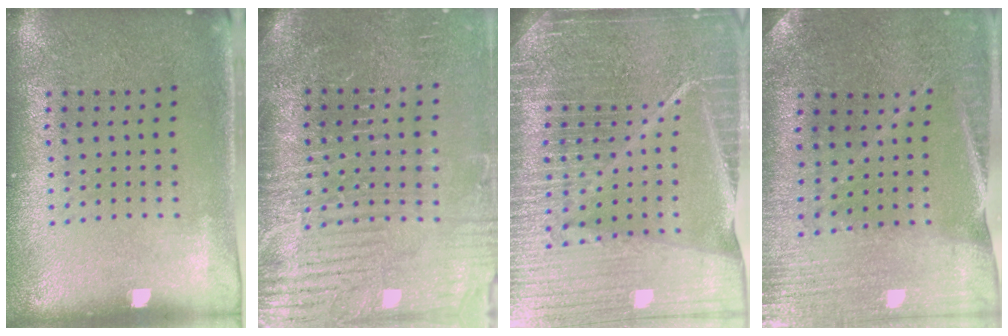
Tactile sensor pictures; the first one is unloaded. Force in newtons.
{"total": 4.0, "press": 3.8, "slide": 1.3}
{"total": 6.7, "press": 5.8, "slide": 3.4}
{"total": 1.2, "press": 1.2, "slide": 0.1}